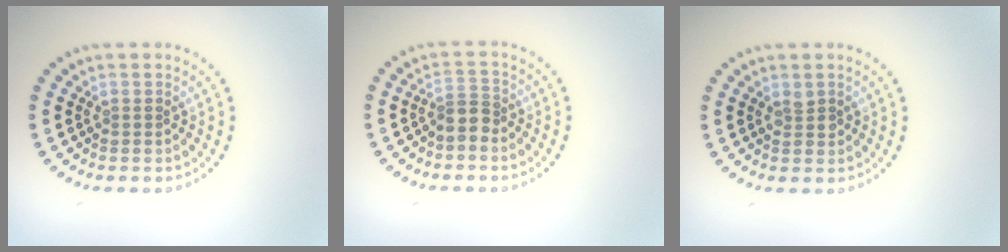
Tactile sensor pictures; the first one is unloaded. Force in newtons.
{"total": 2.0, "press": 1.6, "slide": 1.2}
{"total": 1.0, "press": 0.9, "slide": 0.3}